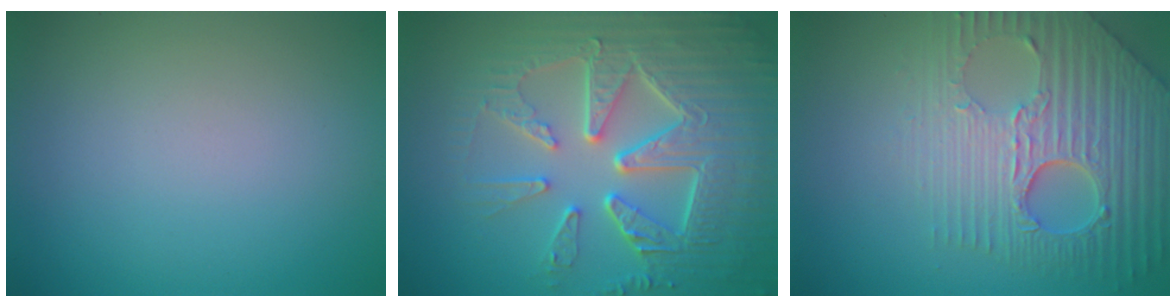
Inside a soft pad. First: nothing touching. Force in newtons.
{"total": 9.1, "press": 6.5, "slide": 6.3}
{"total": 6.9, "press": 5.6, "slide": 4.1}